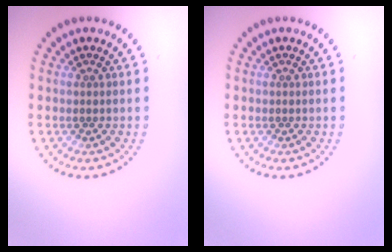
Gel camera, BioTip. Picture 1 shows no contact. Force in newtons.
{"total": 0.0}